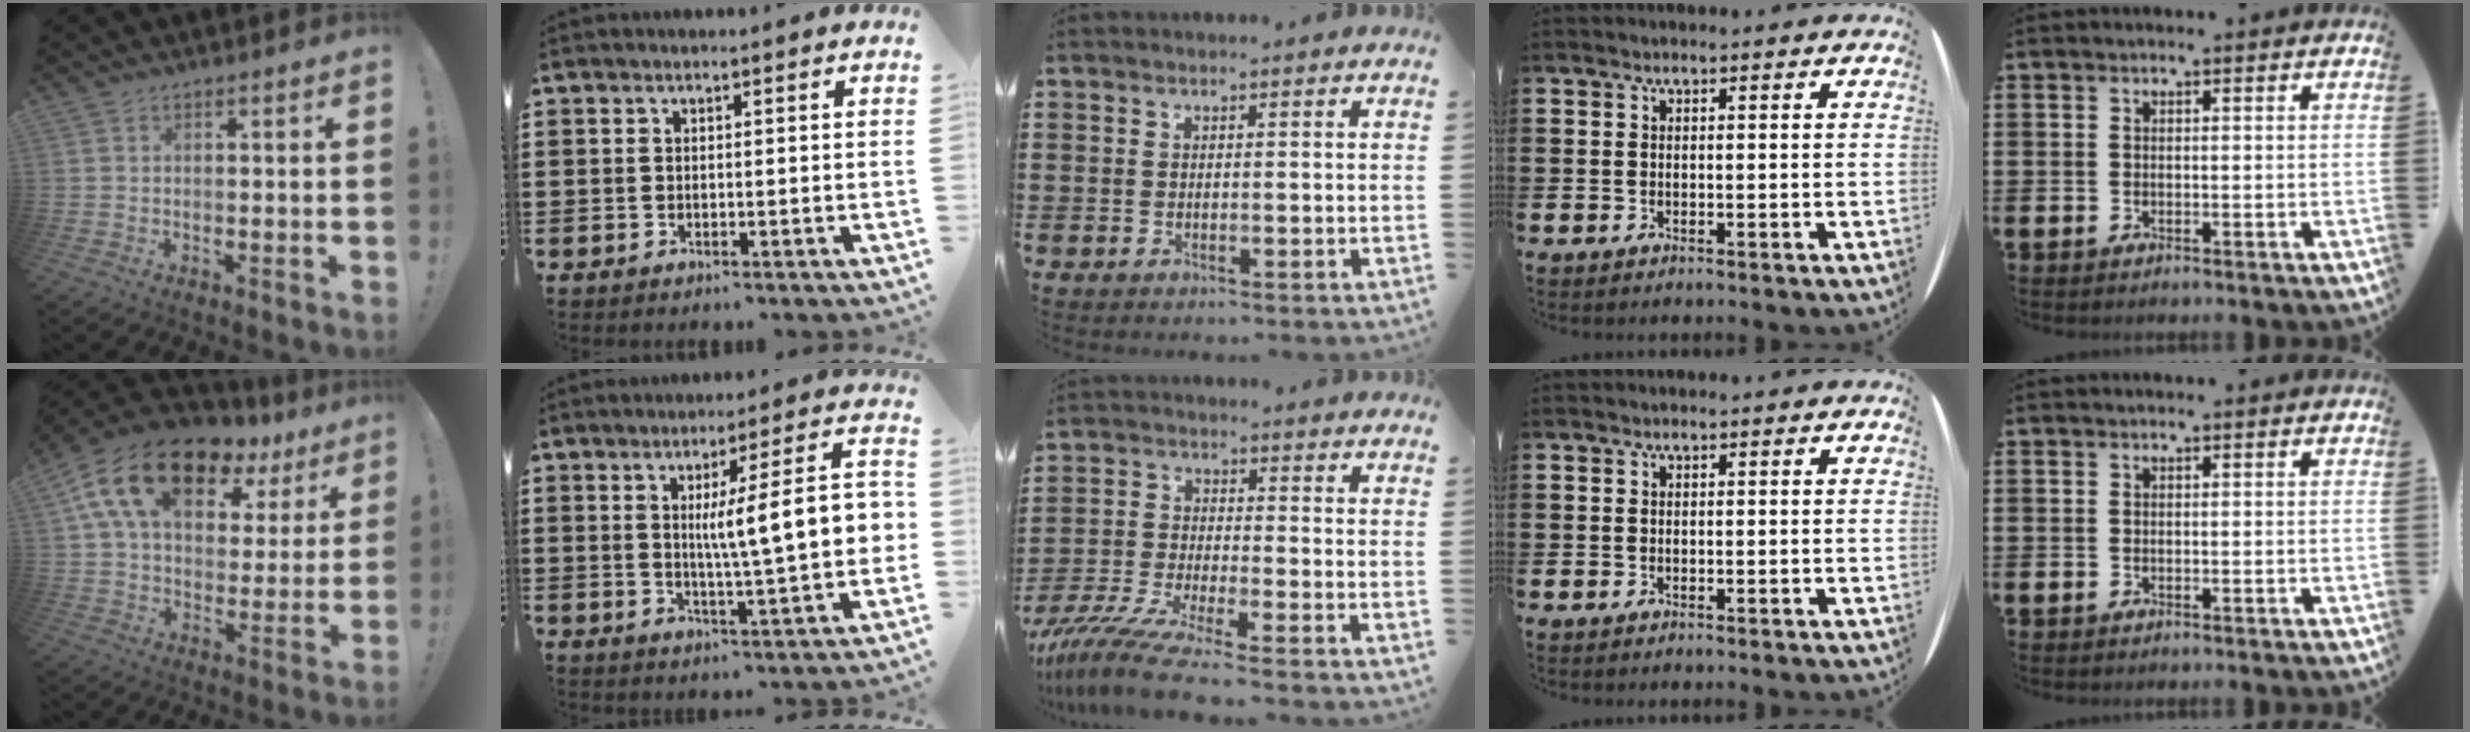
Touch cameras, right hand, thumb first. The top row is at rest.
{"thumb": {"total": 18.4, "force": [10.2, 10.1, 11.6], "torque": [-0.193, -0.047, 0.182]}, "index": {"total": 10.6, "force": [1.0, 1.0, 10.5], "torque": [-0.171, -0.004, 0.011]}, "middle": {"total": 7.8, "force": [-6.6, 0.2, 4.1], "torque": [-0.100, -0.016, -0.130]}}